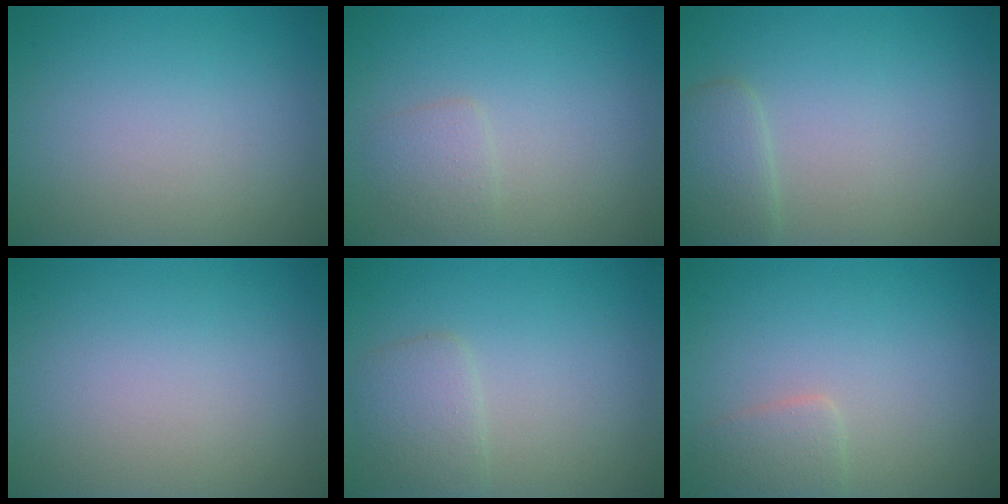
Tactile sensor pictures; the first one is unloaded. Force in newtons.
{"total": 1.5, "press": 1.5, "slide": 0.1}
{"total": 2.1, "press": 2.1, "slide": 0.1}
{"total": 0.0}
{"total": 2.2, "press": 2.2, "slide": 0.1}
{"total": 1.7, "press": 1.7, "slide": 0.1}